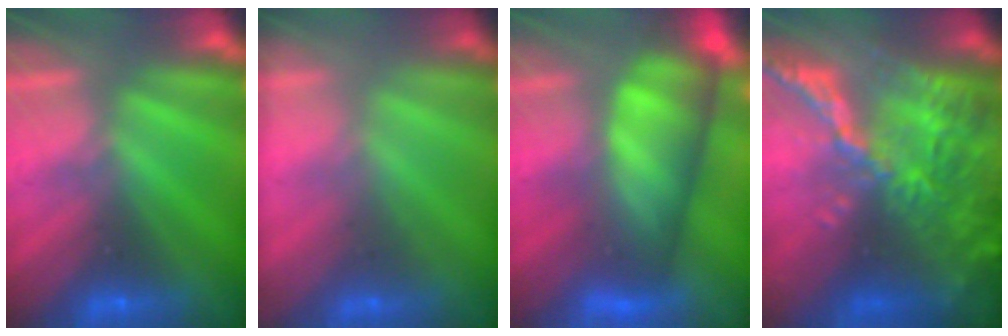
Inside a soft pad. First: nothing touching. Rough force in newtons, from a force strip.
{"total": 1.6}
{"total": 9.3}
{"total": 5.8}